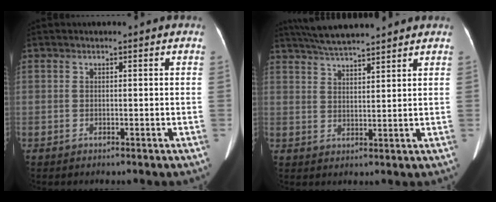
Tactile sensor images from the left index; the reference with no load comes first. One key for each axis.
{"total": 8.0, "fx": 7.2, "fy": 0.7, "fz": 3.3, "tx": -0.059, "ty": 0.027, "tz": 0.116}